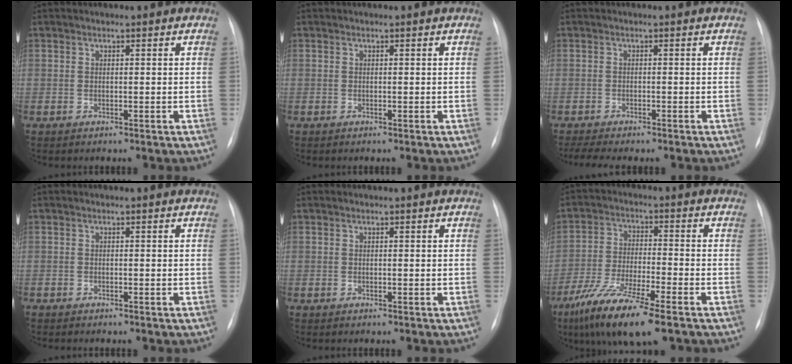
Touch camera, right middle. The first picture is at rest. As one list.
[{"total": 0.0}, {"total": 5.4, "force": [-4.6, 0.8, 2.8], "torque": [-0.040, -0.003, -0.064]}, {"total": 0.9, "force": [-0.8, 0.2, 0.4], "torque": [-0.007, -0.003, -0.012]}, {"total": 0.0}, {"total": 11.6, "force": [-7.4, 1.2, 8.8], "torque": [-0.176, -0.029, -0.132]}]